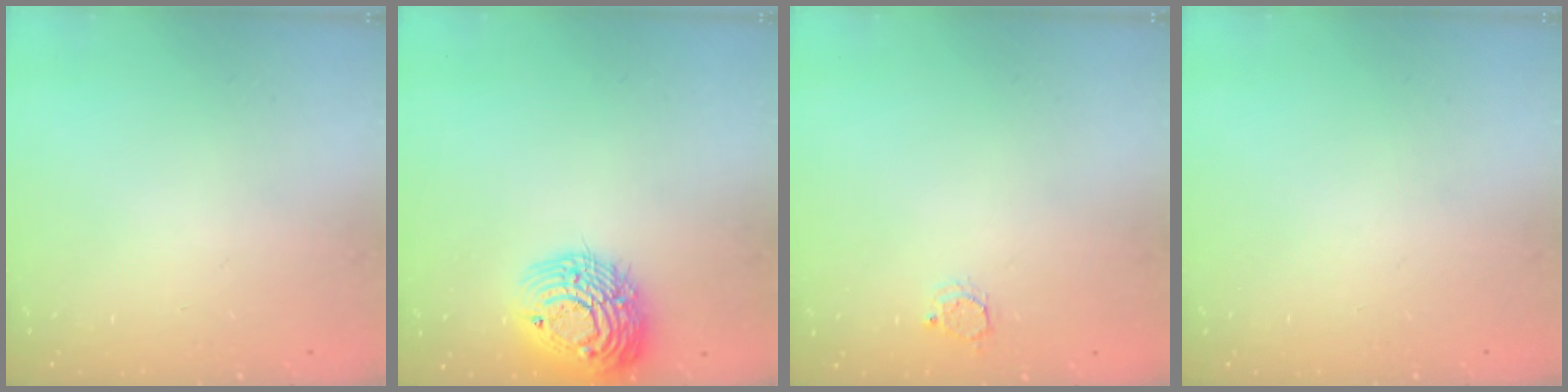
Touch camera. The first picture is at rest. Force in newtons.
{"total": 16.3, "press": 16.3, "slide": 1.2}
{"total": 2.9, "press": 2.8, "slide": 0.4}
{"total": 0.0}